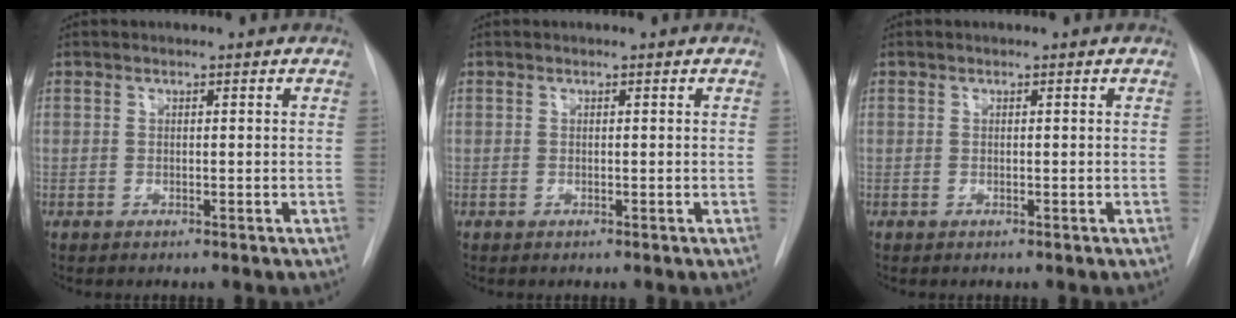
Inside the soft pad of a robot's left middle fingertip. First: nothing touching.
{"total": 0.0}
{"total": 0.0}